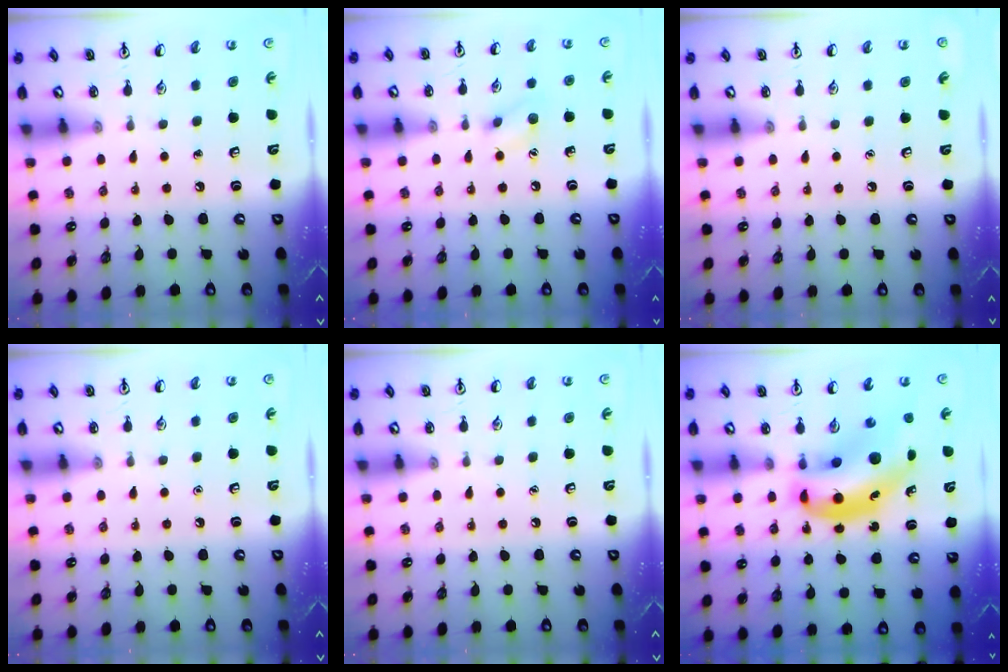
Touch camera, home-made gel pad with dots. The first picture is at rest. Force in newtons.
{"total": 7.5, "press": 7.3, "slide": 1.4}
{"total": 0.0}
{"total": 0.0}
{"total": 0.0}
{"total": 13.3, "press": 12.8, "slide": 3.9}